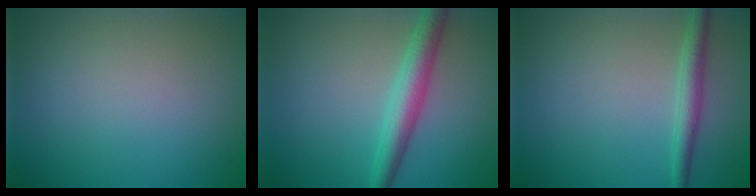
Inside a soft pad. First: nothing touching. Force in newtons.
{"total": 4.0, "press": 4.0, "slide": 0.0}
{"total": 2.3, "press": 2.3, "slide": 0.1}